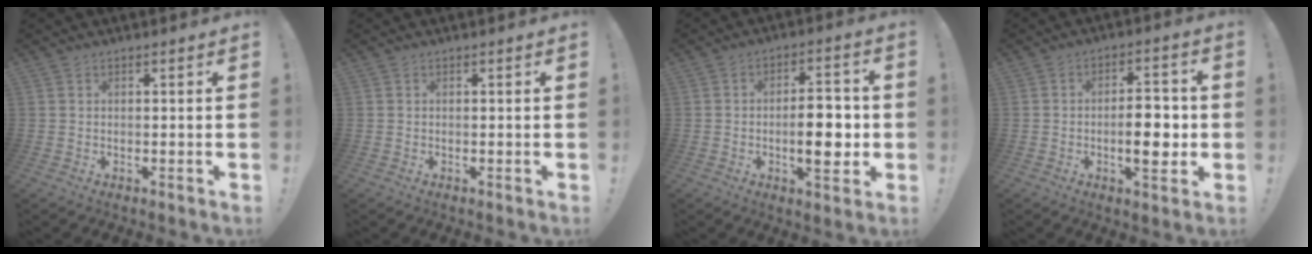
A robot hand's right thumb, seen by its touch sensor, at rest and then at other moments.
{"total": 0.0}
{"total": 11.5, "force": [-1.8, 4.7, 10.4], "torque": [-0.143, 0.006, -0.033]}
{"total": 10.0, "force": [-1.7, 4.2, 8.9], "torque": [-0.121, 0.005, -0.034]}